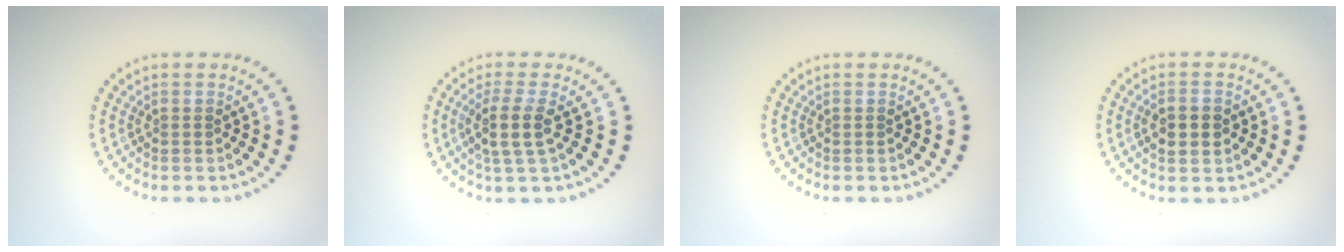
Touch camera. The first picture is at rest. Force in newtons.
{"total": 2.9, "press": 2.4, "slide": 1.6}
{"total": 0.0}
{"total": 2.5, "press": 2.5, "slide": 0.1}